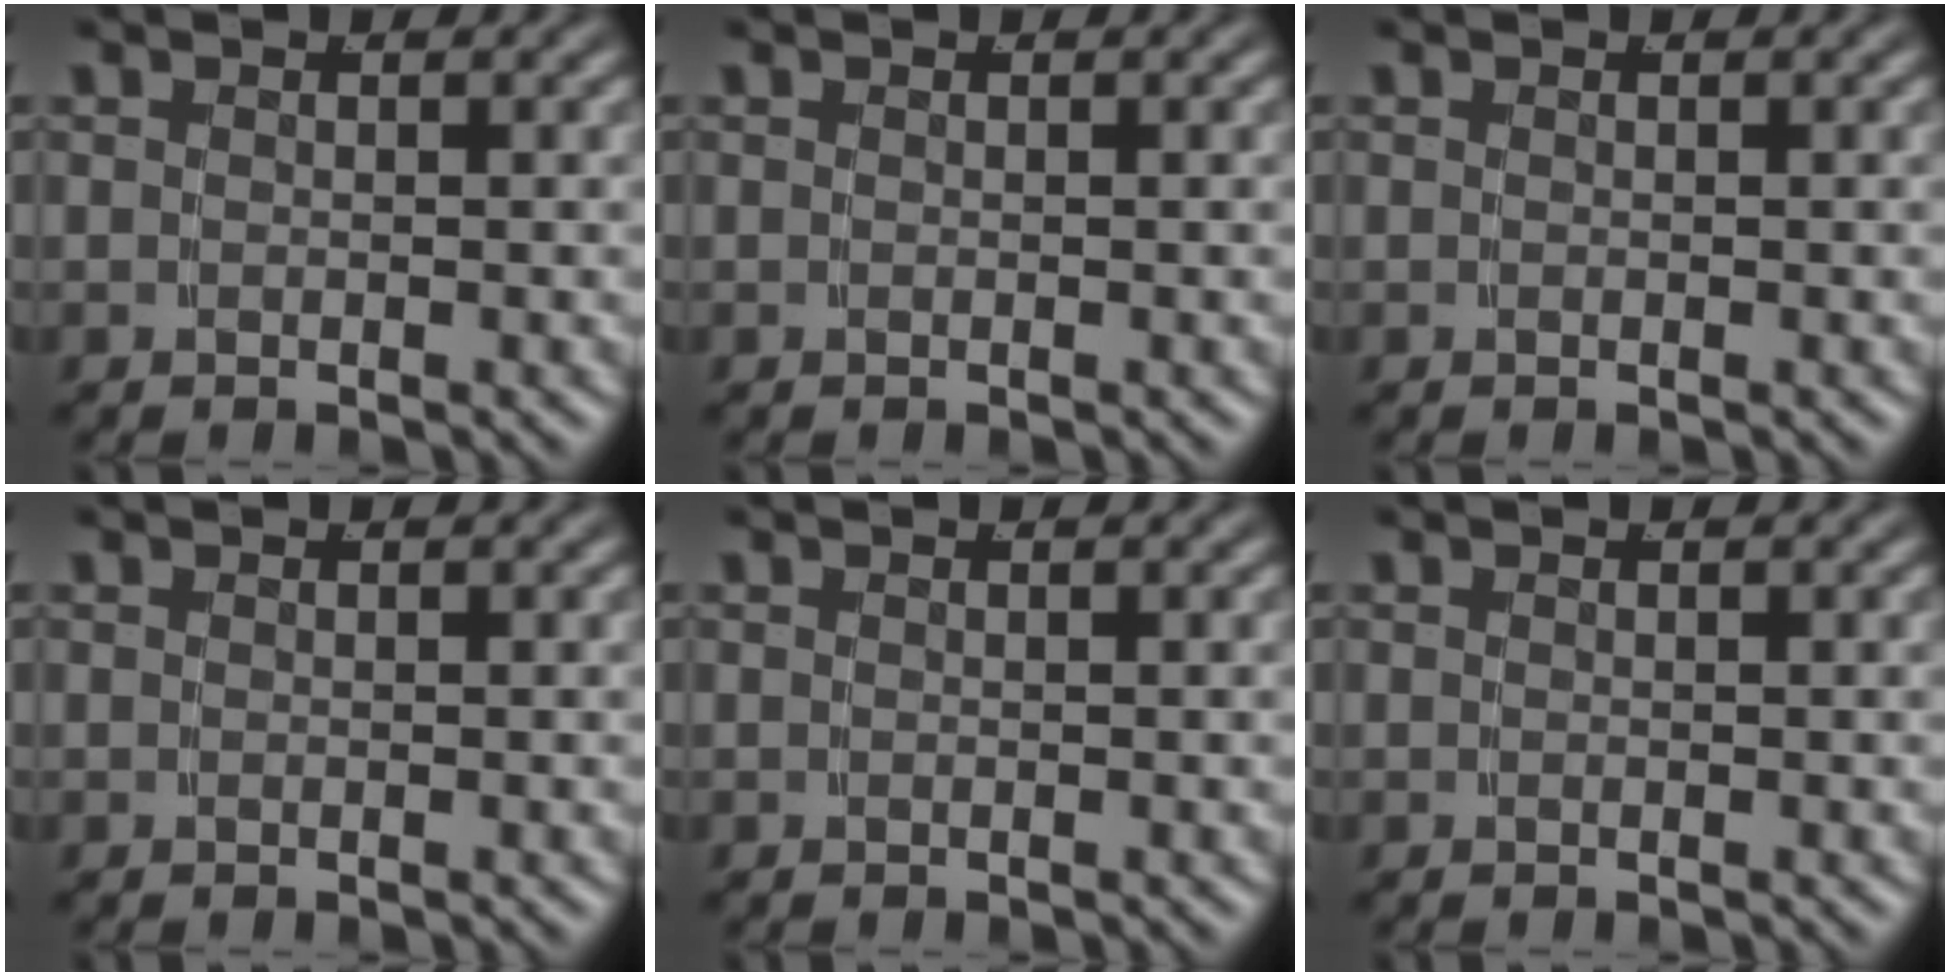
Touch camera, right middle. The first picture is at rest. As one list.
[{"total": 0.0}, {"total": 0.0}, {"total": 0.0}, {"total": 0.0}, {"total": 0.0}]